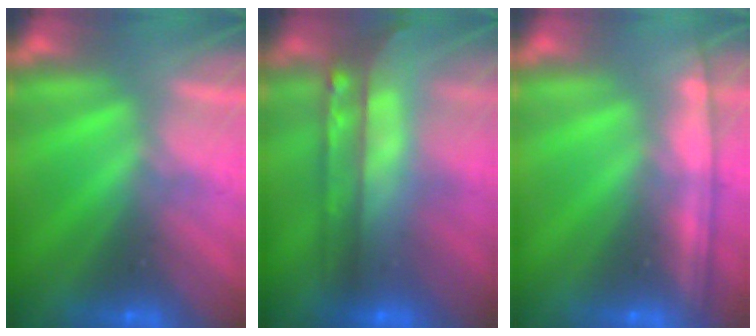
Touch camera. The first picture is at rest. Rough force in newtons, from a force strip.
{"total": 6.8}
{"total": 1.1}